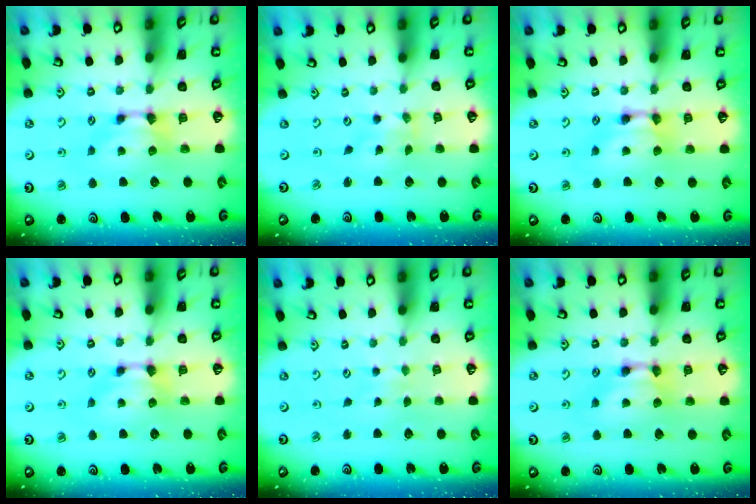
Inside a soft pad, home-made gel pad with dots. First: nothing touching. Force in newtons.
{"total": 3.9, "press": 3.7, "slide": 1.1}
{"total": 1.7, "press": 1.7, "slide": 0.2}
{"total": 0.0}
{"total": 4.3, "press": 4.3, "slide": 0.0}
{"total": 1.8, "press": 1.8, "slide": 0.2}